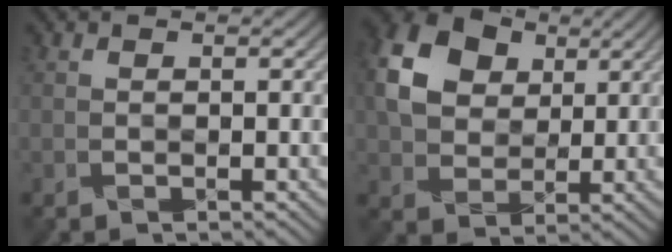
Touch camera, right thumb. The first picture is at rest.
{"total": 10.2, "force": [3.5, 7.6, 5.8], "torque": [-0.142, 0.014, 0.064]}